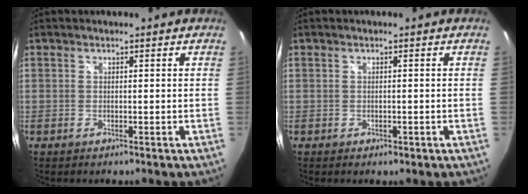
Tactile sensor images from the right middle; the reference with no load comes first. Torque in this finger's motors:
{"motor_torque": [-0.37, -0.35, 0.03, -0.01]}